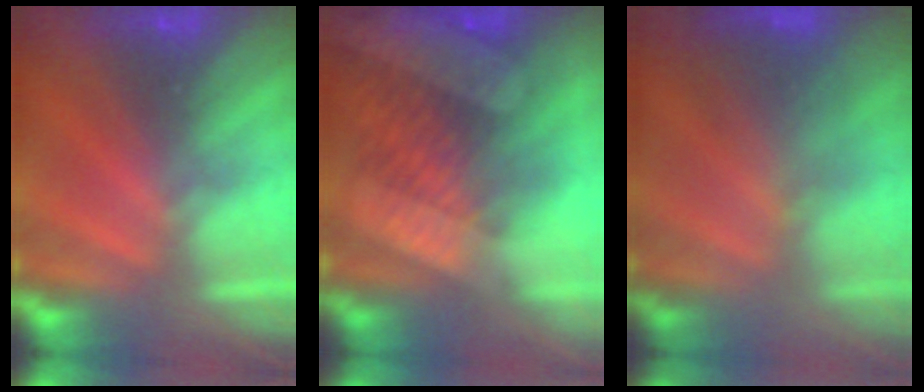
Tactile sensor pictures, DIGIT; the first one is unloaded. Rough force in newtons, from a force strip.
{"total": 7.6}
{"total": 3.4}